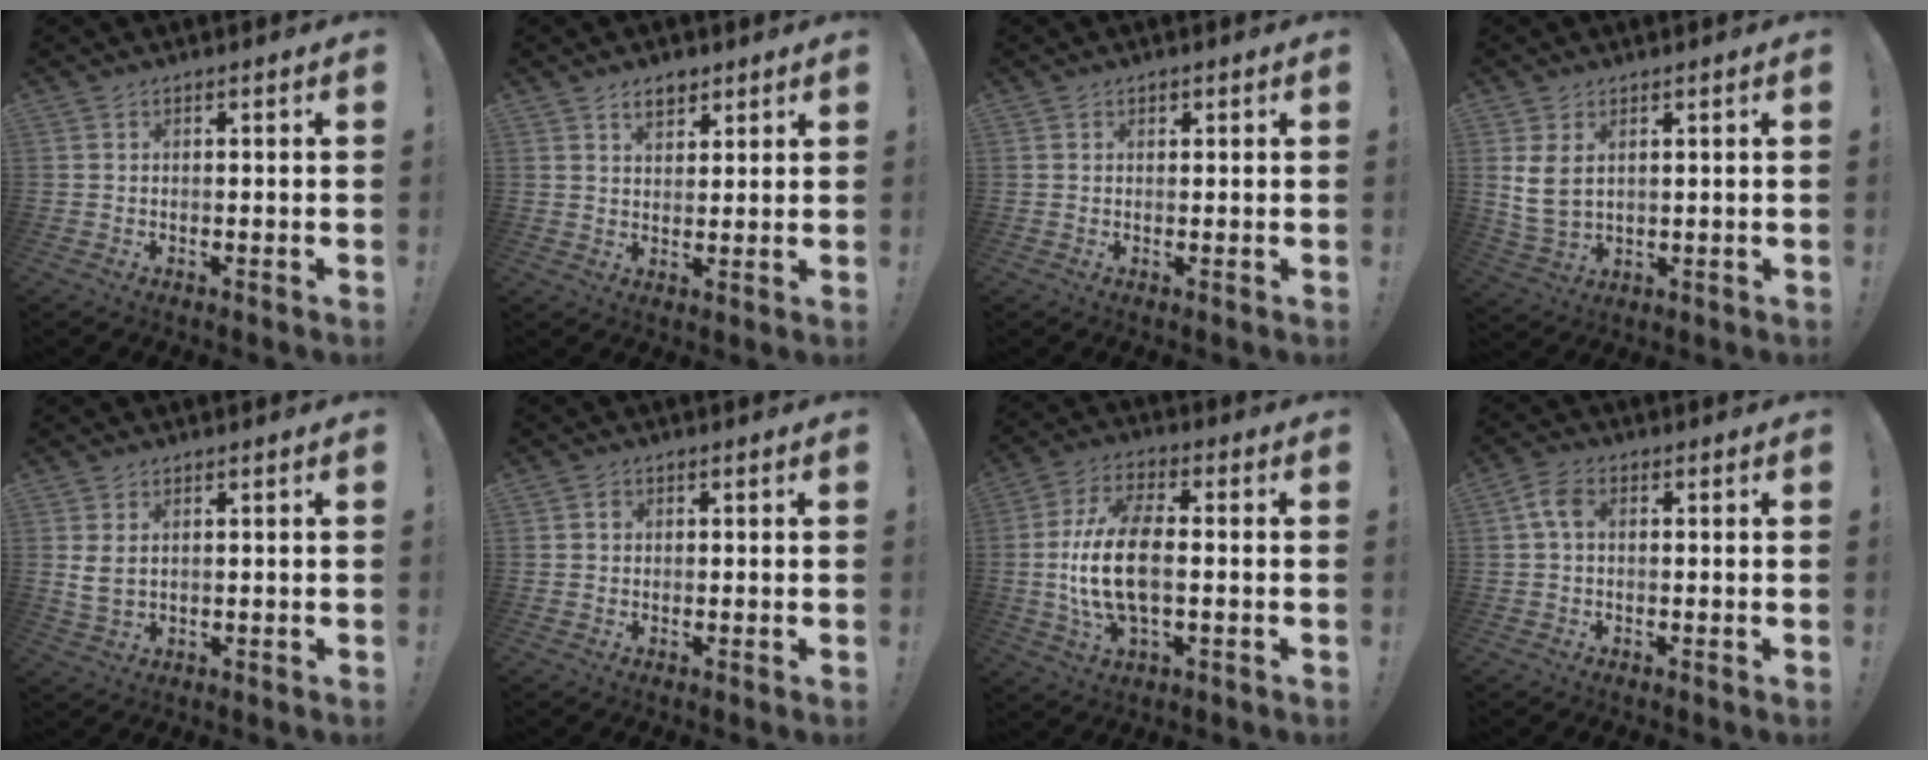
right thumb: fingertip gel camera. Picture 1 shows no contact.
{"total": 4.8, "force": [3.3, 2.9, 2.1], "torque": [-0.028, -0.012, 0.058]}
{"total": 0.8, "force": [0.4, 0.6, 0.2], "torque": [-0.001, -0.001, 0.007]}
{"total": 6.3, "force": [2.4, 3.9, 4.3], "torque": [-0.080, -0.012, 0.045]}
{"total": 3.9, "force": [1.4, 2.2, 2.8], "torque": [-0.045, -0.008, 0.024]}
{"total": 1.3, "force": [0.0, 1.3, 0.3], "torque": [-0.002, 0.001, -0.001]}
{"total": 15.4, "force": [-1.0, 7.4, 13.5], "torque": [-0.279, 0.001, -0.019]}
{"total": 5.2, "force": [0.9, 3.4, 3.8], "torque": [-0.084, 0.013, 0.018]}